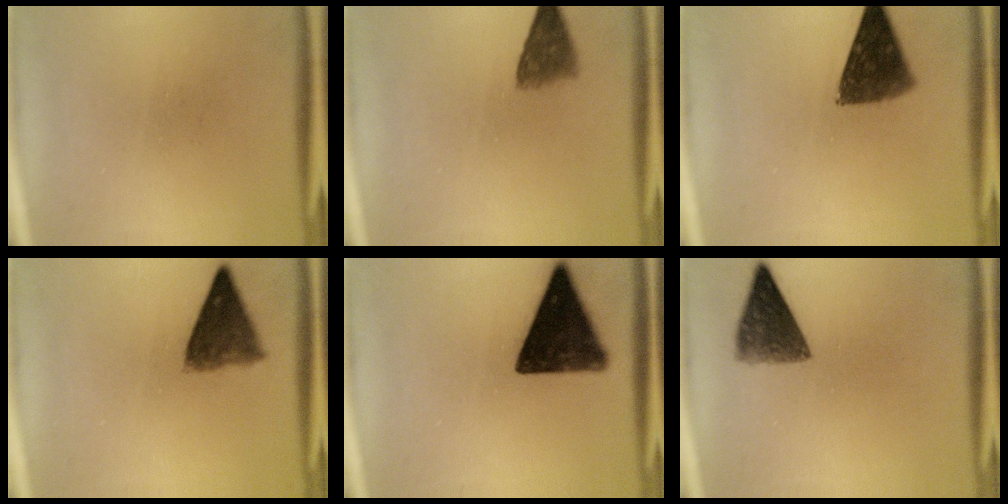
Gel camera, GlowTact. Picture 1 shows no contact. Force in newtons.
{"total": 4.2}
{"total": 9.9}
{"total": 7.3}
{"total": 15.0}
{"total": 7.2}